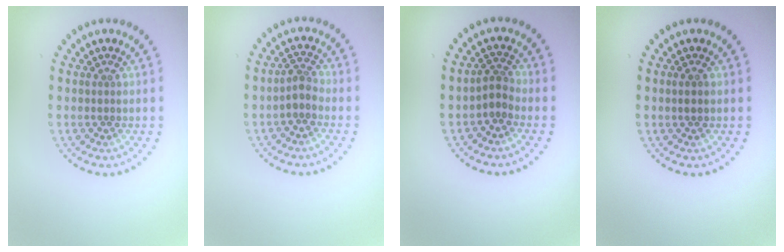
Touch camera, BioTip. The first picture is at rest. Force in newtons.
{"total": 1.7, "press": 1.4, "slide": 1.1}
{"total": 2.0, "press": 1.4, "slide": 1.4}
{"total": 1.0, "press": 0.9, "slide": 0.4}